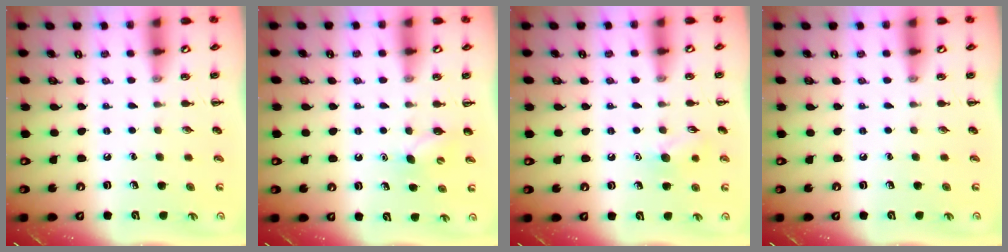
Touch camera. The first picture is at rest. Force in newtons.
{"total": 5.4, "press": 5.2, "slide": 1.5}
{"total": 7.5, "press": 7.3, "slide": 1.4}
{"total": 0.0}